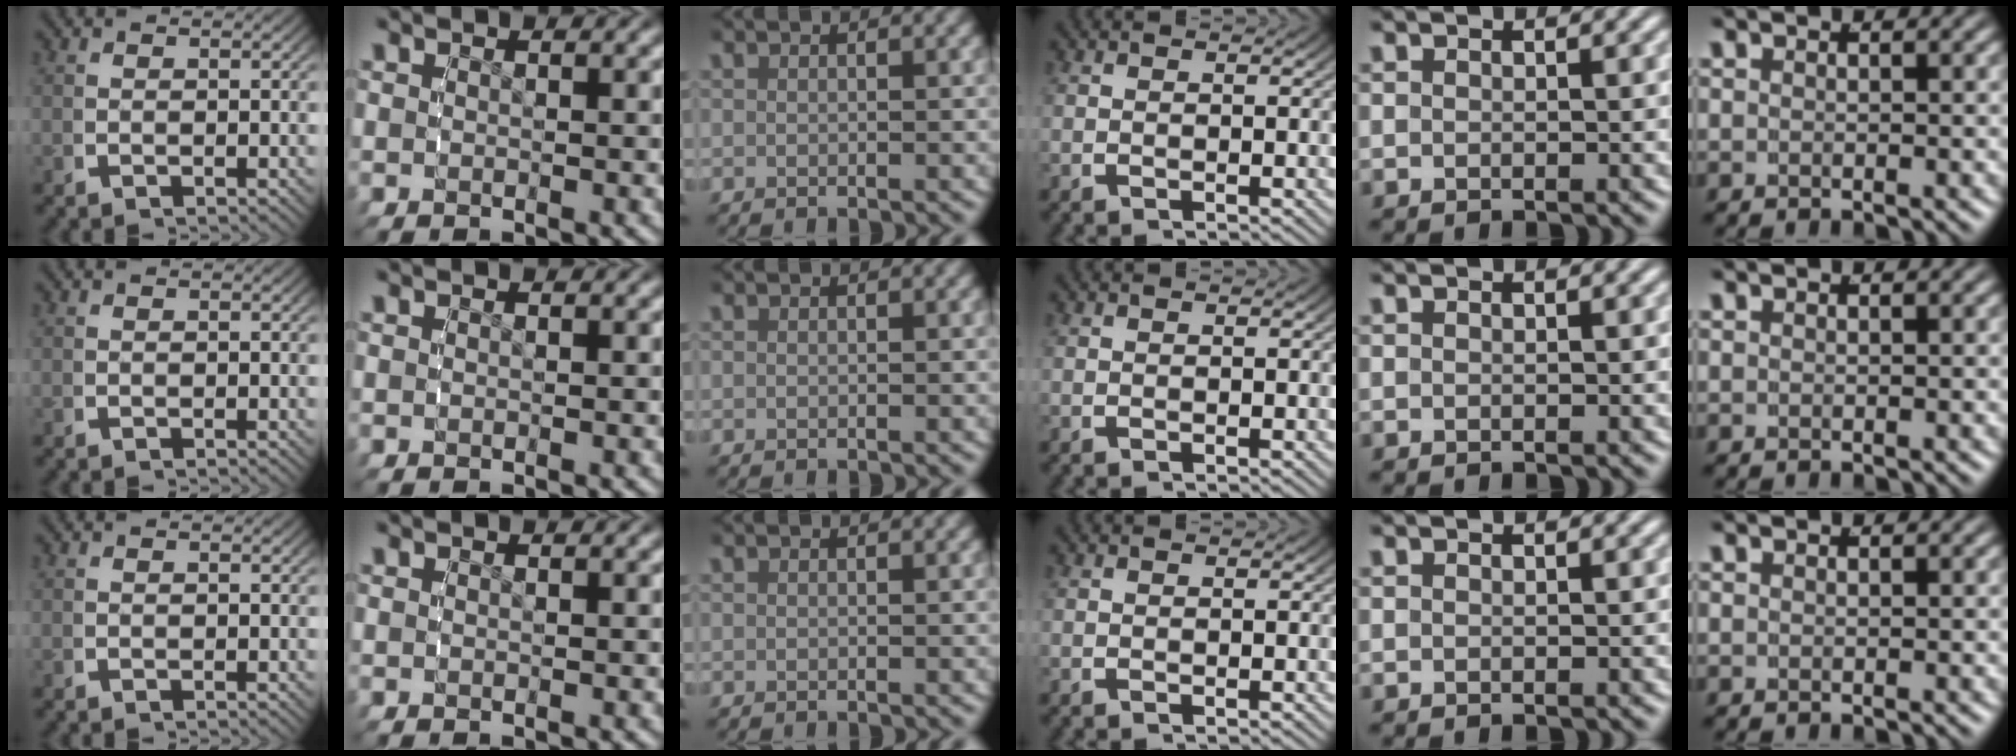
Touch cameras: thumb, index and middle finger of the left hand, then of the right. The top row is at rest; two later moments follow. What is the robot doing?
{"motion": "reach", "object": "toothpaste"}